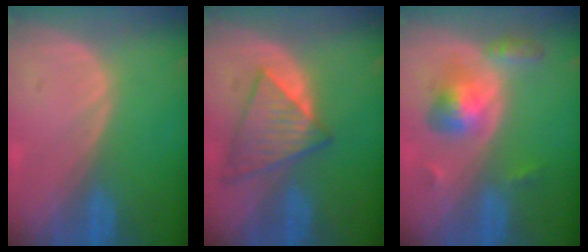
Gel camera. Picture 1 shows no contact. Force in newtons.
{"total": 6.9, "press": 6.9, "slide": 1.0}
{"total": 5.5, "press": 5.5, "slide": 0.2}